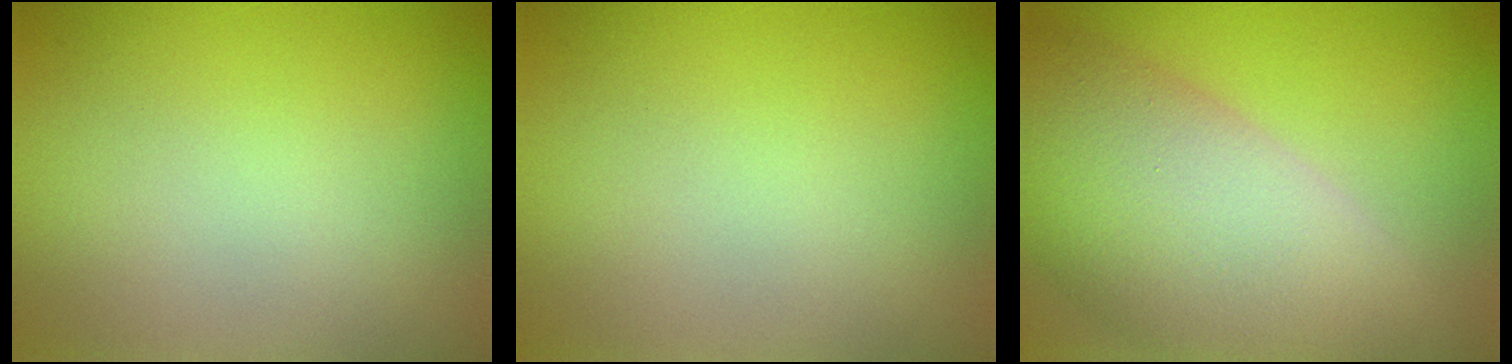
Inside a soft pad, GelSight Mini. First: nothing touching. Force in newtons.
{"total": 0.0}
{"total": 11.8, "press": 11.8, "slide": 1.0}